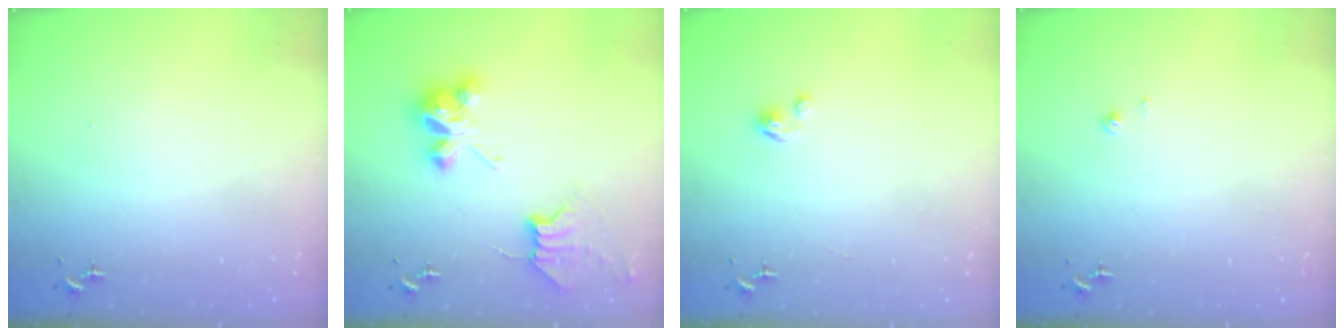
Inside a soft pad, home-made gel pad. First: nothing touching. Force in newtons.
{"total": 8.9, "press": 8.8, "slide": 0.6}
{"total": 4.3, "press": 4.3, "slide": 0.3}
{"total": 1.4, "press": 1.4, "slide": 0.1}